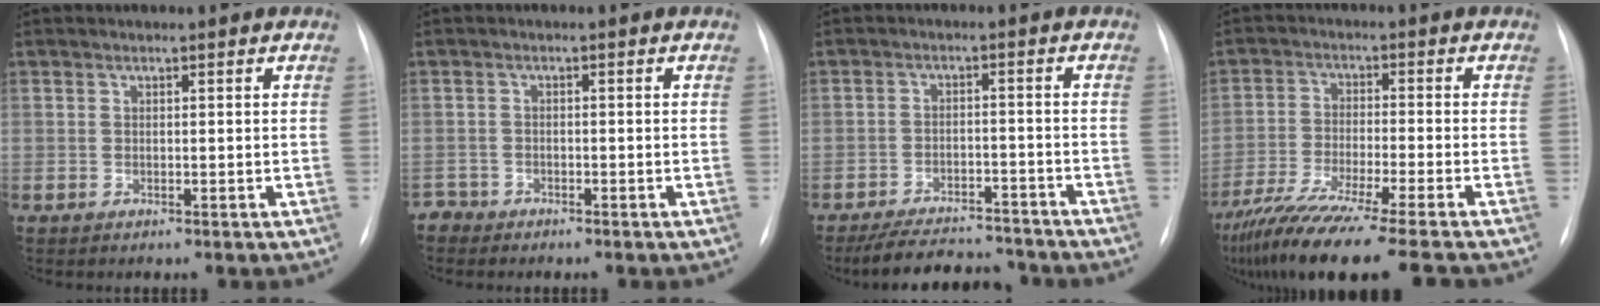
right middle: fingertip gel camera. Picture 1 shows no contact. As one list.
[{"total": 1.7, "force": [-1.4, 0.7, -0.6], "torque": [0.010, 0.002, -0.027]}, {"total": 11.5, "force": [-10.5, 2.9, 3.6], "torque": [-0.053, 0.005, -0.149]}, {"total": 16.1, "force": [-13.0, -0.6, 9.5], "torque": [-0.173, -0.051, -0.218]}]